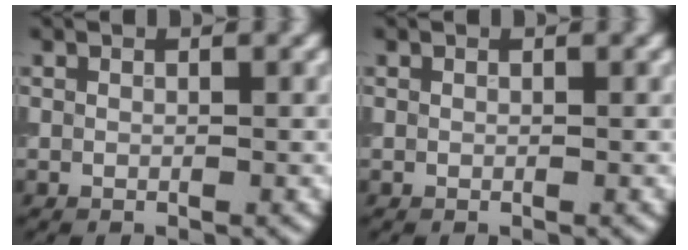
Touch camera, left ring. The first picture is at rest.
{"total": 0.0}